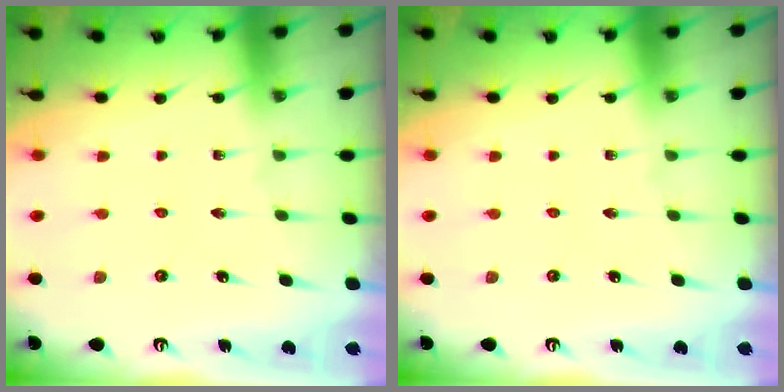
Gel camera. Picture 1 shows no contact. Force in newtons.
{"total": 0.0}